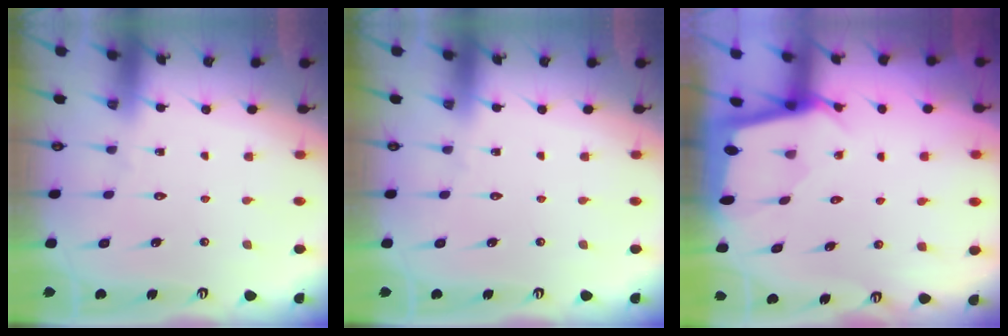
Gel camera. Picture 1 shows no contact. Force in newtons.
{"total": 0.0}
{"total": 1.3, "press": 1.3, "slide": 0.1}